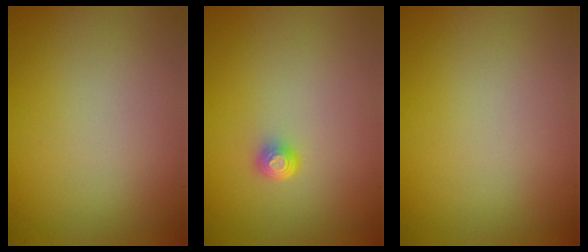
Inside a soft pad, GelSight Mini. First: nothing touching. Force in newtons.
{"total": 1.5, "press": 1.1, "slide": 1.0}
{"total": 0.0}